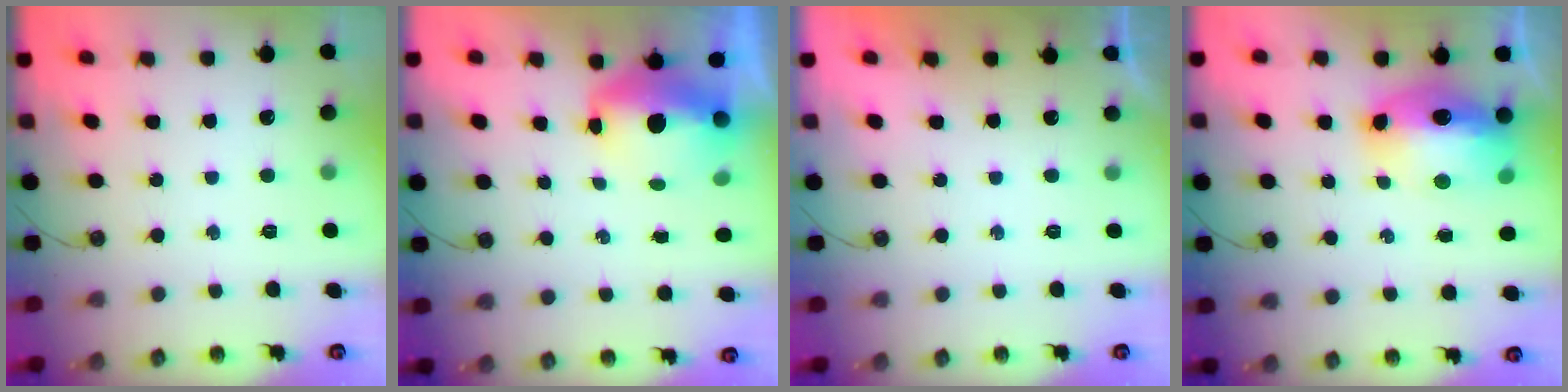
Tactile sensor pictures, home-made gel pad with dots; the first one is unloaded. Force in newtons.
{"total": 8.9, "press": 8.9, "slide": 0.9}
{"total": 0.0}
{"total": 15.8, "press": 15.7, "slide": 1.6}